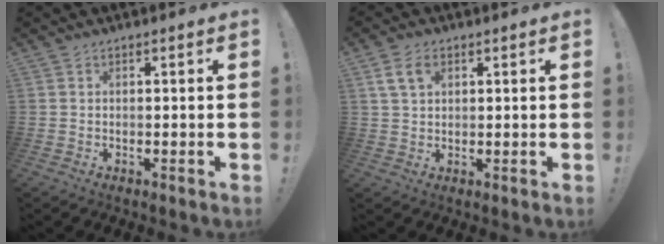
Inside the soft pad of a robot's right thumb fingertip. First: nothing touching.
{"total": 5.5, "force": [2.3, 3.5, 3.6], "torque": [-0.063, 0.003, 0.045]}